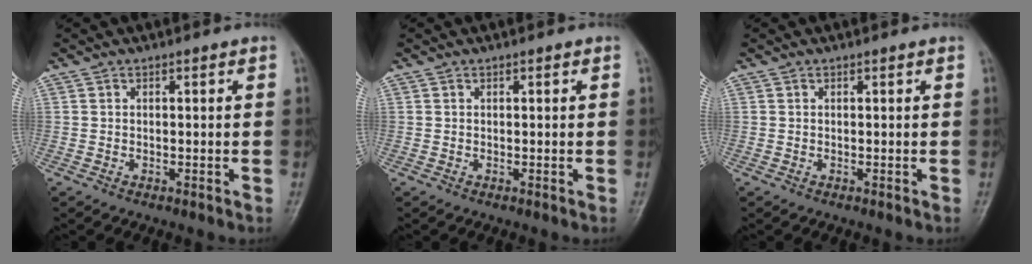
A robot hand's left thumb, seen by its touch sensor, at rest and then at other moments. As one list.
[{"total": 0.0}, {"total": 0.0}]